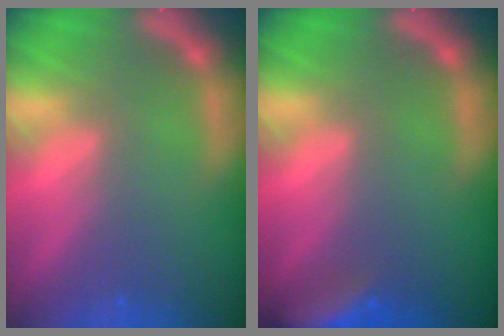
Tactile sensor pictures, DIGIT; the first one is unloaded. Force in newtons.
{"total": 6.5}